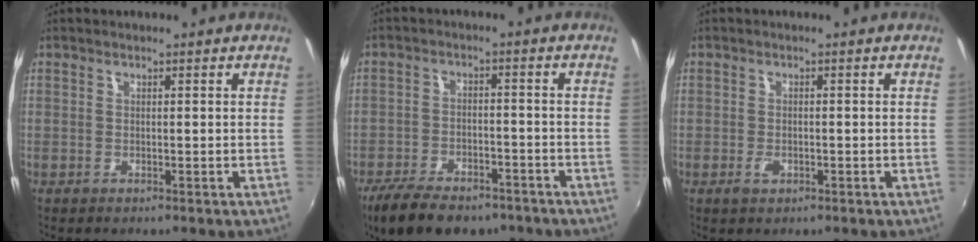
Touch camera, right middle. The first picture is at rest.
{"total": 14.0, "force": [-10.4, 6.0, 7.3], "torque": [-0.165, -0.021, -0.165]}
{"total": 1.9, "force": [-0.9, 1.2, 1.1], "torque": [-0.022, -0.003, -0.017]}